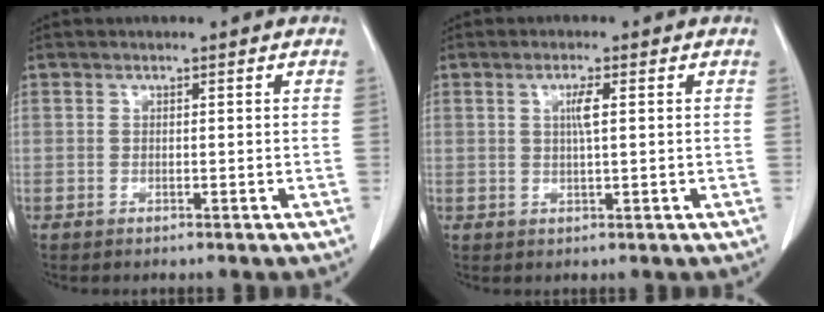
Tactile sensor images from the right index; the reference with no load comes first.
{"total": 2.3, "force": [0.5, -0.2, 2.2], "torque": [-0.044, -0.001, 0.008]}